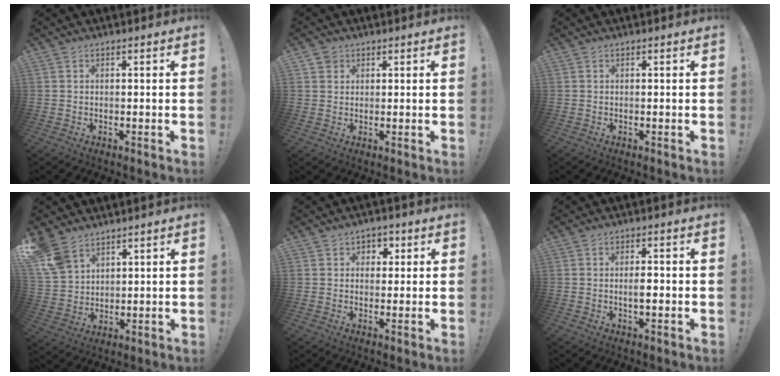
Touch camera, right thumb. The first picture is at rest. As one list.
[{"total": 2.4, "force": [1.5, 1.8, 0.4], "torque": [0.000, -0.006, 0.027]}, {"total": 0.0}, {"total": 9.3, "force": [6.8, 5.3, 3.6], "torque": [-0.073, -0.033, 0.137]}, {"total": 3.6, "force": [0.7, 3.4, 0.9], "torque": [-0.010, 0.001, 0.010]}, {"total": 3.2, "force": [-0.6, 0.9, 3.1], "torque": [-0.038, -0.002, -0.015]}]